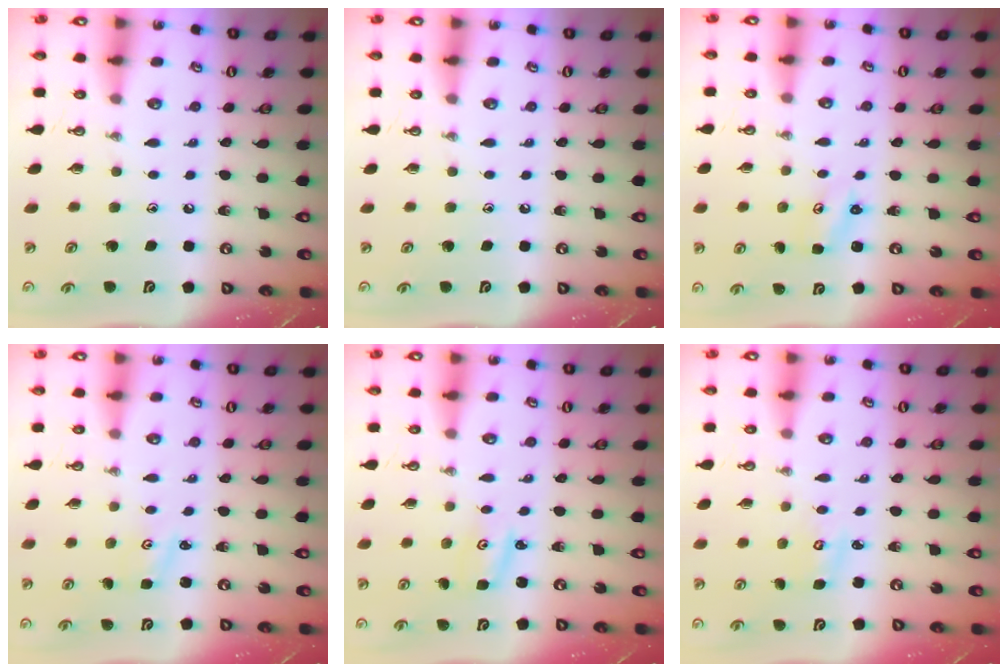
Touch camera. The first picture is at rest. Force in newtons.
{"total": 0.0}
{"total": 2.3, "press": 2.3, "slide": 0.2}
{"total": 1.8, "press": 1.7, "slide": 0.3}
{"total": 3.3, "press": 3.3, "slide": 0.3}
{"total": 3.6, "press": 3.6, "slide": 0.3}